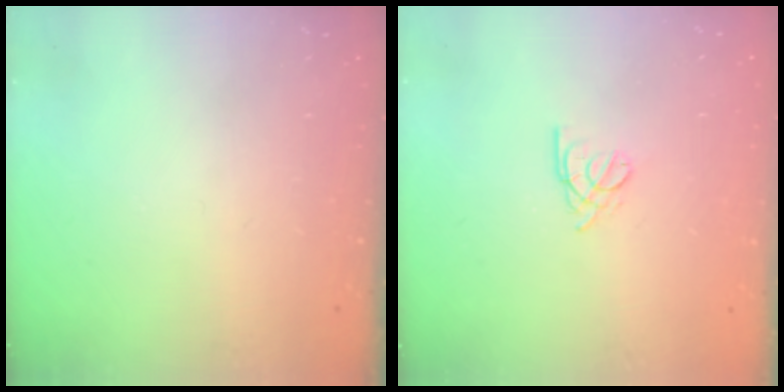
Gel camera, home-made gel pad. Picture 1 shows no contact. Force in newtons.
{"total": 1.6, "press": 1.5, "slide": 0.5}